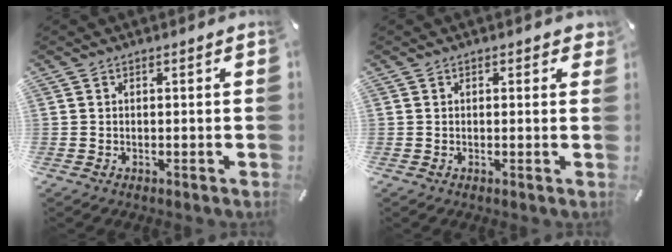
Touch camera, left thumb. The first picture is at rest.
{"total": 0.9, "force": [0.4, 0.6, 0.6], "torque": [-0.004, 0.002, 0.004]}